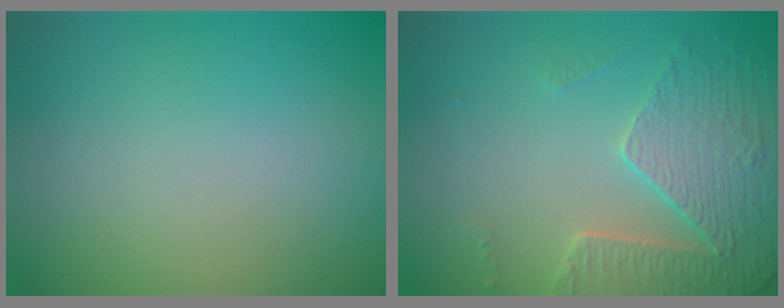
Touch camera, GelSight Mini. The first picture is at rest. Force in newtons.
{"total": 4.1, "press": 4.0, "slide": 1.0}